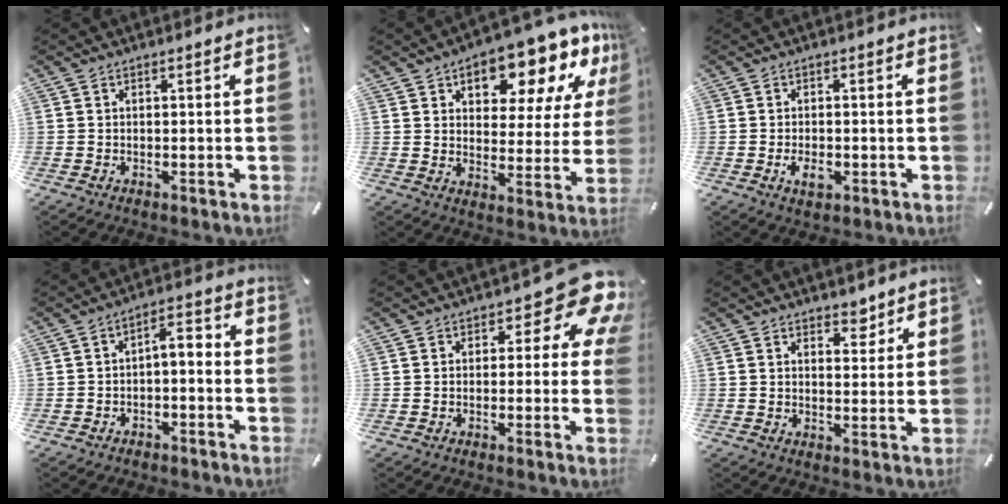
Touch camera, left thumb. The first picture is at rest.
{"total": 15.3, "force": [10.9, 7.1, 8.0], "torque": [-0.110, -0.077, 0.181]}
{"total": 3.4, "force": [-1.2, 2.2, 2.4], "torque": [-0.048, -0.004, -0.024]}
{"total": 4.2, "force": [-2.9, 2.1, 2.3], "torque": [-0.040, 0.020, -0.059]}
{"total": 10.8, "force": [4.6, 5.4, 8.2], "torque": [-0.096, -0.031, 0.079]}
{"total": 4.0, "force": [3.1, 2.3, 0.9], "torque": [0.014, -0.024, 0.049]}